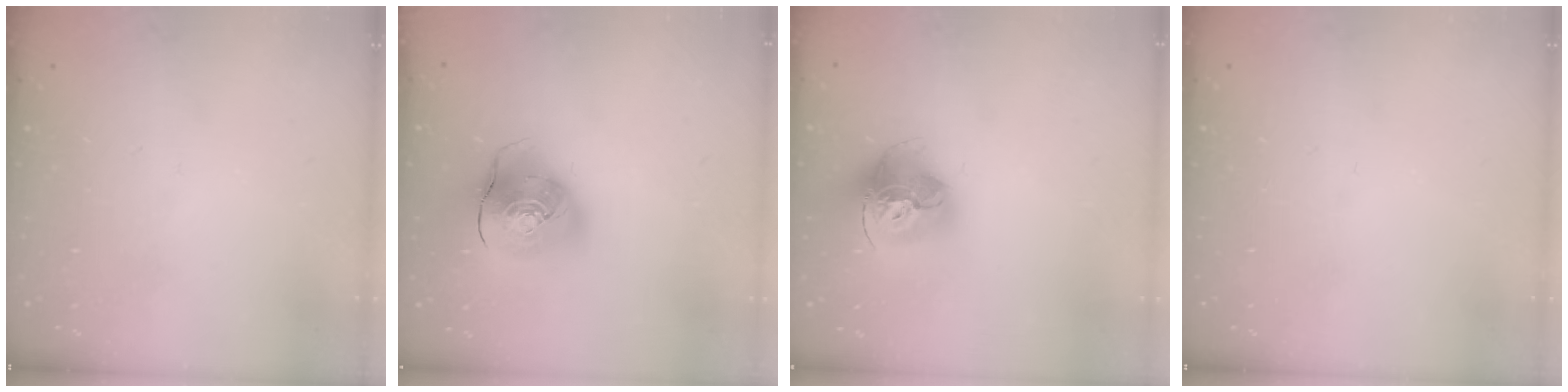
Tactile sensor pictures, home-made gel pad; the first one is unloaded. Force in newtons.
{"total": 12.5, "press": 12.3, "slide": 2.1}
{"total": 17.4, "press": 17.3, "slide": 1.7}
{"total": 0.0}